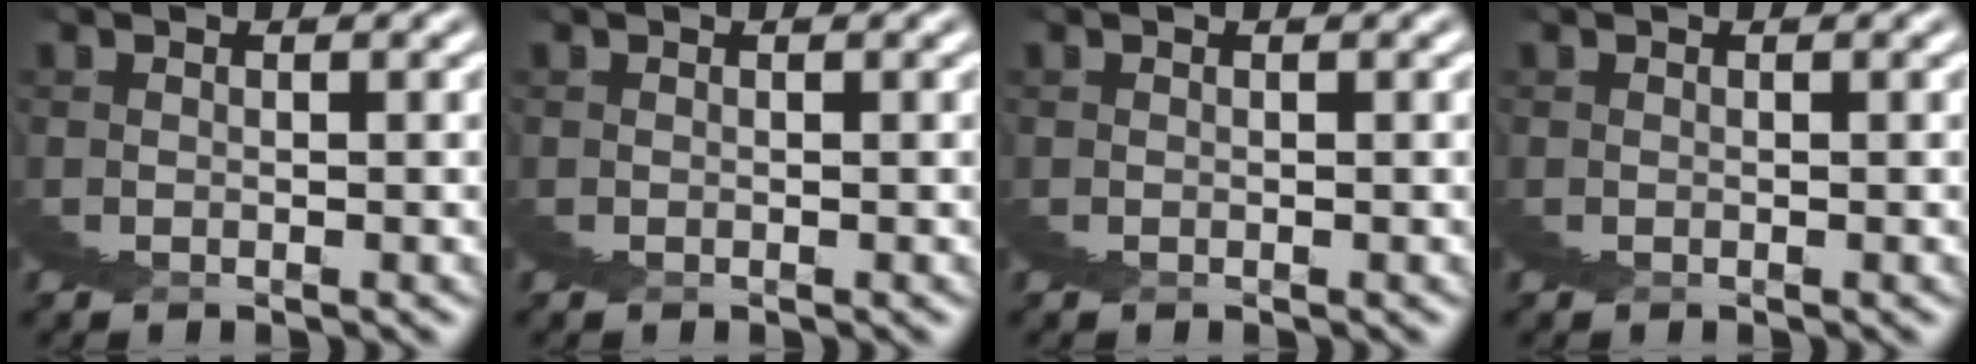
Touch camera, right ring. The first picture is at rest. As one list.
[{"total": 0.0}, {"total": 0.0}, {"total": 0.0}]